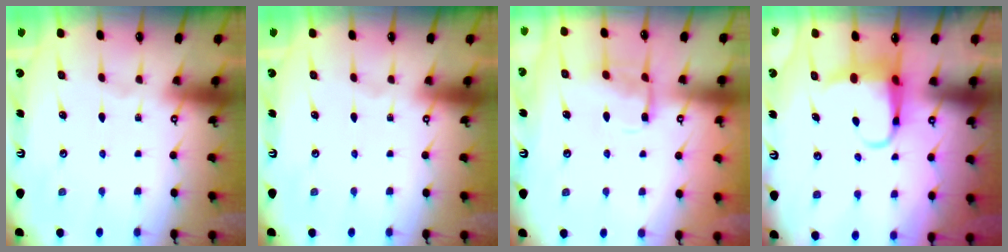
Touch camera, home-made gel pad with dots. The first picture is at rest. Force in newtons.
{"total": 0.0}
{"total": 8.8, "press": 8.8, "slide": 0.8}
{"total": 6.1, "press": 6.1, "slide": 0.8}